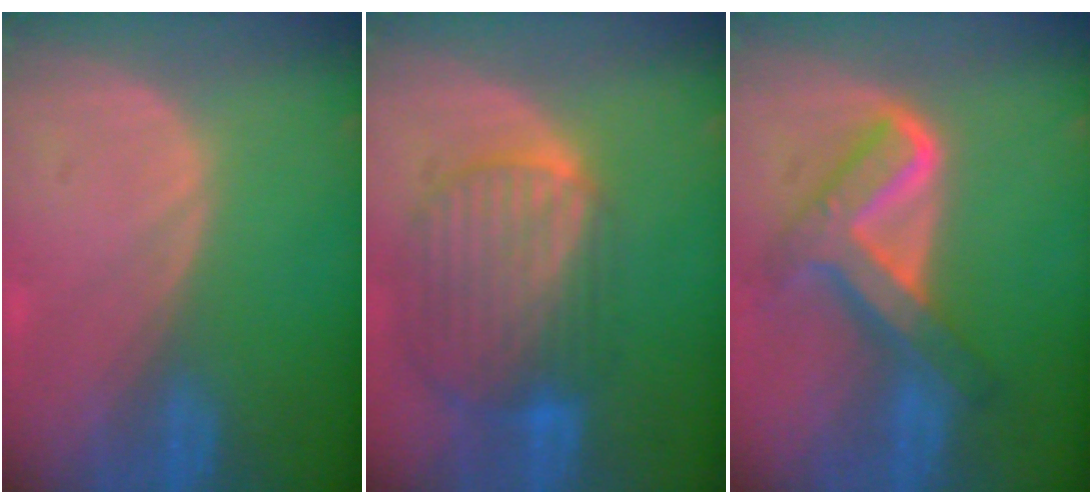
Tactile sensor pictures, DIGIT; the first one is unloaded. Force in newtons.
{"total": 10.3, "press": 8.6, "slide": 5.6}
{"total": 8.4, "press": 8.4, "slide": 0.7}